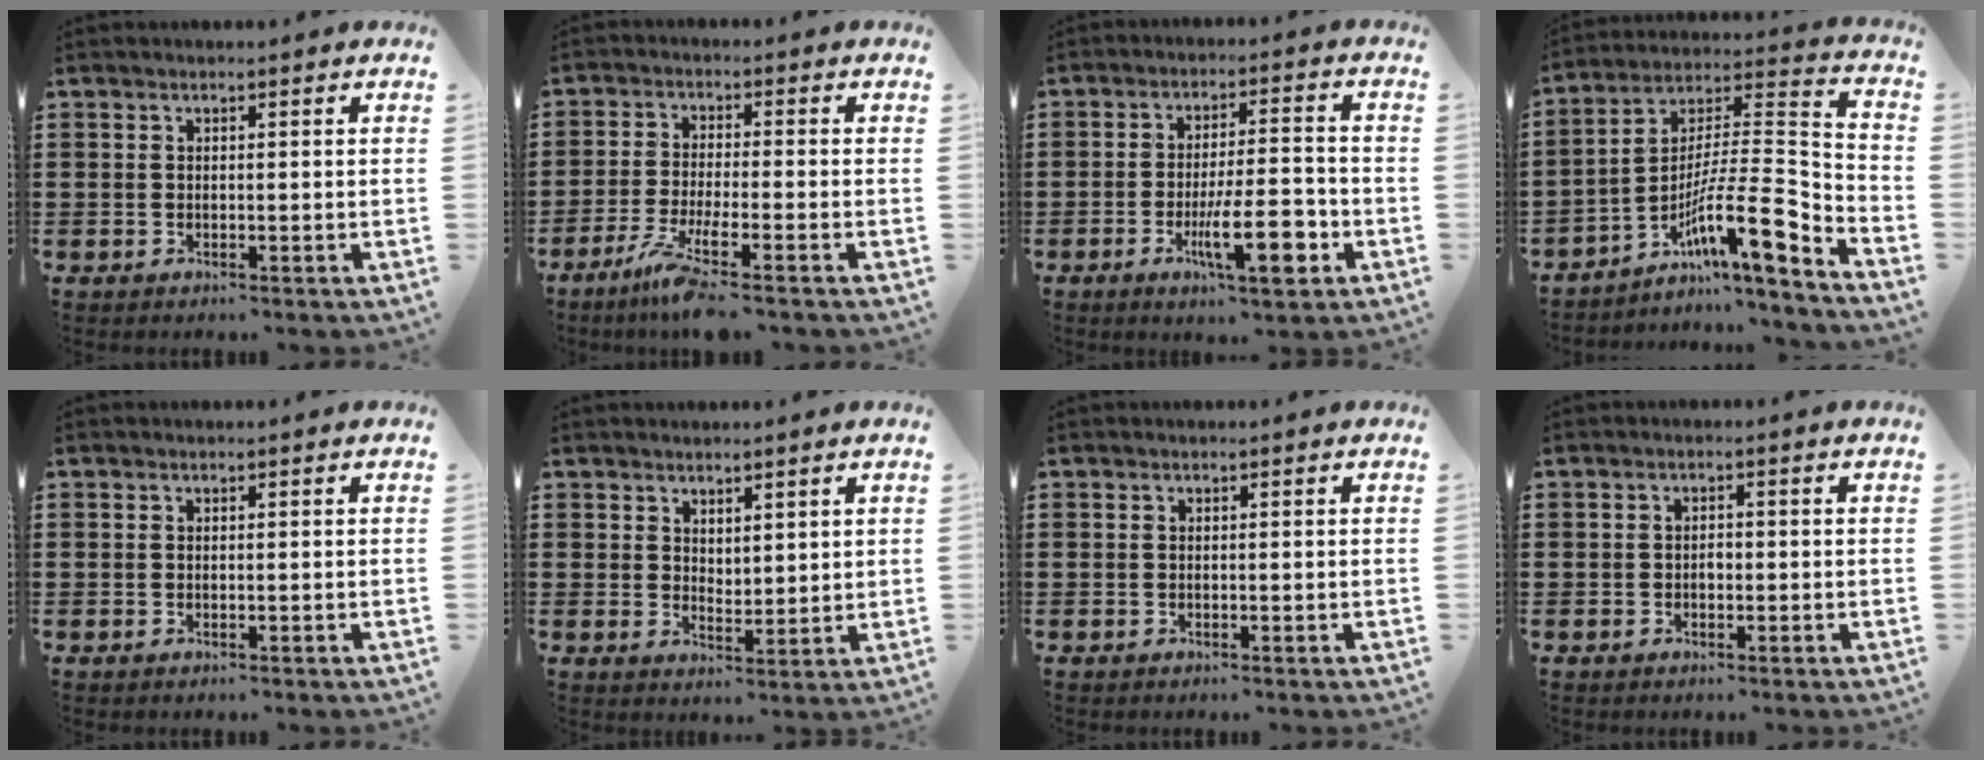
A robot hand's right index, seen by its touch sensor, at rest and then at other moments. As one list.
[{"total": 5.6, "force": [-3.9, 0.1, 4.0], "torque": [-0.094, -0.020, -0.077]}, {"total": 11.1, "force": [-3.9, 3.0, 10.0], "torque": [-0.169, -0.006, -0.064]}, {"total": 12.9, "force": [-6.6, 2.4, 10.8], "torque": [-0.197, -0.019, -0.130]}, {"total": 0.0}, {"total": 2.7, "force": [2.6, 0.8, -0.2], "torque": [-0.003, -0.002, 0.052]}, {"total": 0.0}, {"total": 1.2, "force": [-0.4, 0.6, 0.9], "torque": [-0.019, 0.000, -0.007]}]